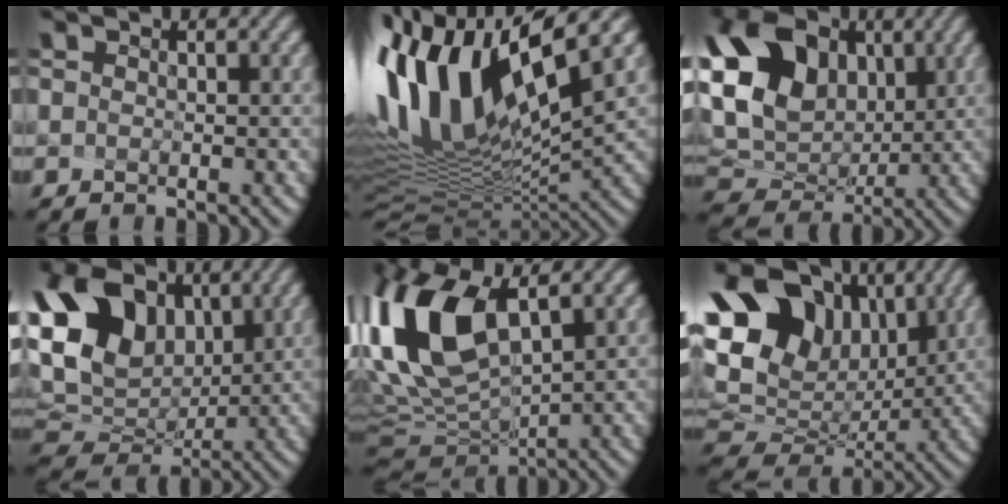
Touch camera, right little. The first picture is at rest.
{"total": 14.8, "force": [6.5, 4.3, 12.6], "torque": [-0.287, 0.001, 0.146]}
{"total": 15.7, "force": [3.9, 12.2, 9.1], "torque": [-0.221, 0.008, 0.103]}
{"total": 13.1, "force": [3.5, 9.0, 8.9], "torque": [-0.204, -0.001, 0.095]}
{"total": 10.4, "force": [3.2, 4.5, 8.8], "torque": [-0.229, -0.011, 0.090]}
{"total": 15.9, "force": [6.0, 11.0, 9.9], "torque": [-0.208, 0.019, 0.139]}